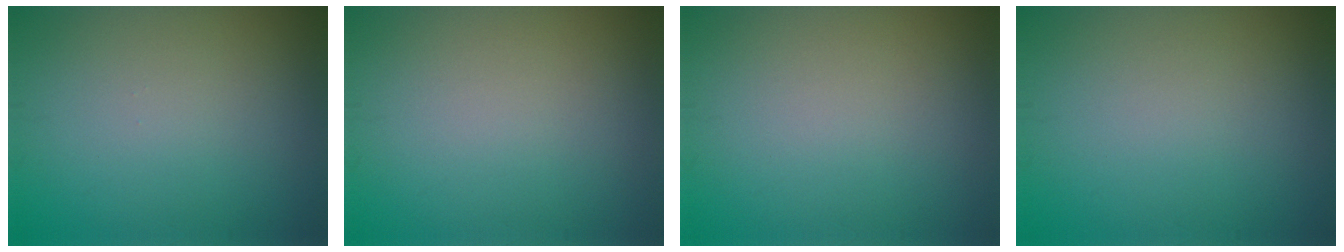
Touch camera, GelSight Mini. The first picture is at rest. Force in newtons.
{"total": 0.0}
{"total": 0.0}
{"total": 0.0}